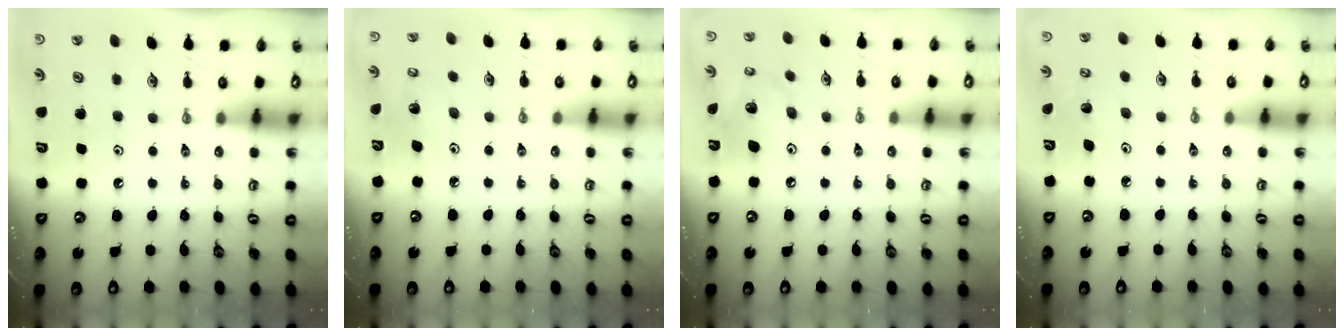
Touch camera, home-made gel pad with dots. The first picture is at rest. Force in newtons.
{"total": 3.6, "press": 3.4, "slide": 1.1}
{"total": 12.1, "press": 11.7, "slide": 3.0}
{"total": 2.8, "press": 2.8, "slide": 0.2}